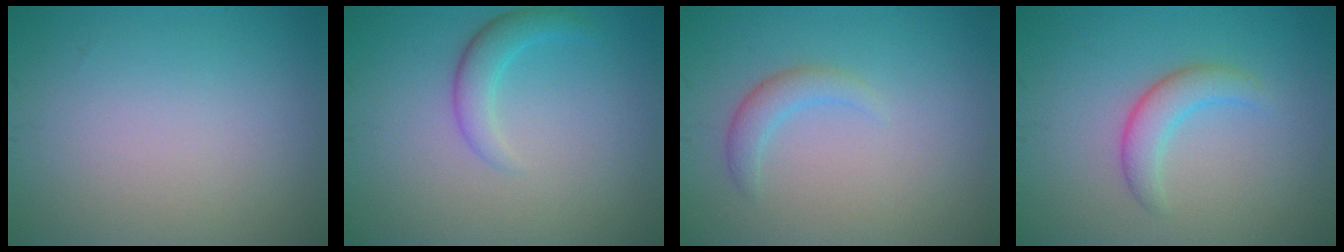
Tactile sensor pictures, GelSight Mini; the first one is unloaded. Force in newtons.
{"total": 2.4, "press": 2.4, "slide": 0.1}
{"total": 1.9, "press": 1.9, "slide": 0.0}
{"total": 2.8, "press": 2.8, "slide": 0.2}